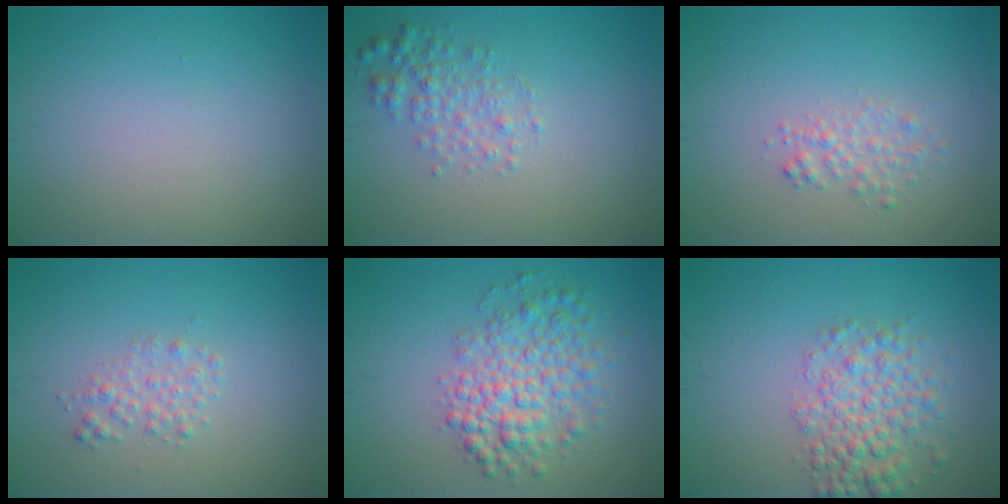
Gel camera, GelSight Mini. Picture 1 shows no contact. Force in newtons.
{"total": 2.4, "press": 2.4, "slide": 0.1}
{"total": 1.6, "press": 1.6, "slide": 0.1}
{"total": 1.5, "press": 1.5, "slide": 0.0}
{"total": 5.1, "press": 5.1, "slide": 0.2}
{"total": 4.2, "press": 4.2, "slide": 0.1}